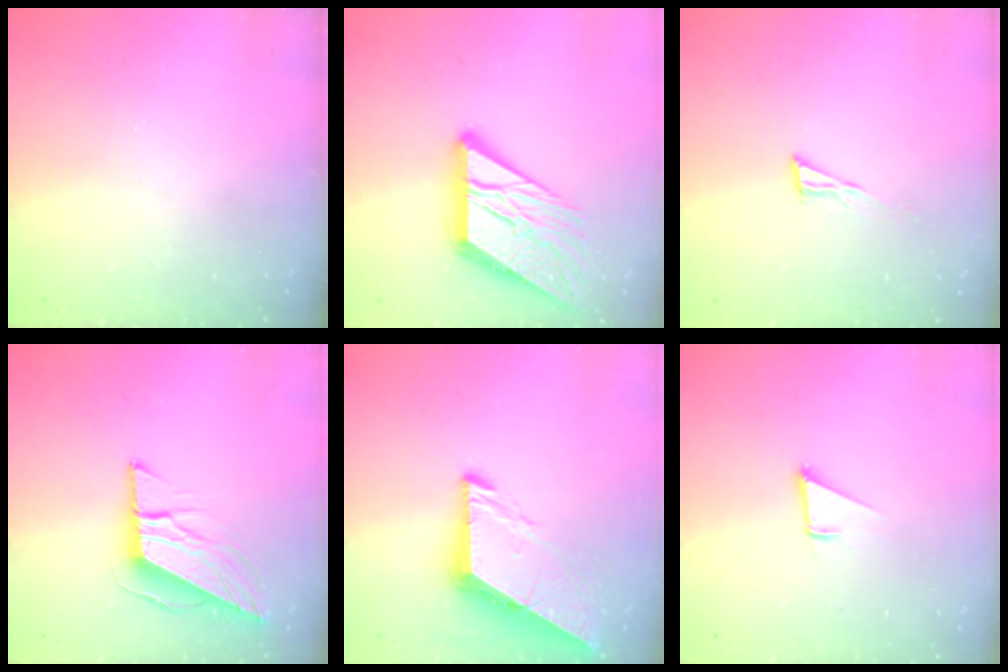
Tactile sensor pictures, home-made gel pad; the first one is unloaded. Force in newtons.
{"total": 16.2, "press": 16.1, "slide": 1.8}
{"total": 5.7, "press": 5.5, "slide": 1.4}
{"total": 9.4, "press": 9.4, "slide": 0.6}
{"total": 8.2, "press": 8.2, "slide": 0.6}
{"total": 1.9, "press": 1.9, "slide": 0.1}